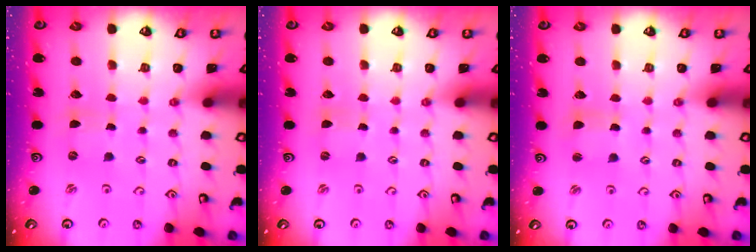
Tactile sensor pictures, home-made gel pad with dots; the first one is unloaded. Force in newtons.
{"total": 0.0}
{"total": 2.2, "press": 2.2, "slide": 0.3}